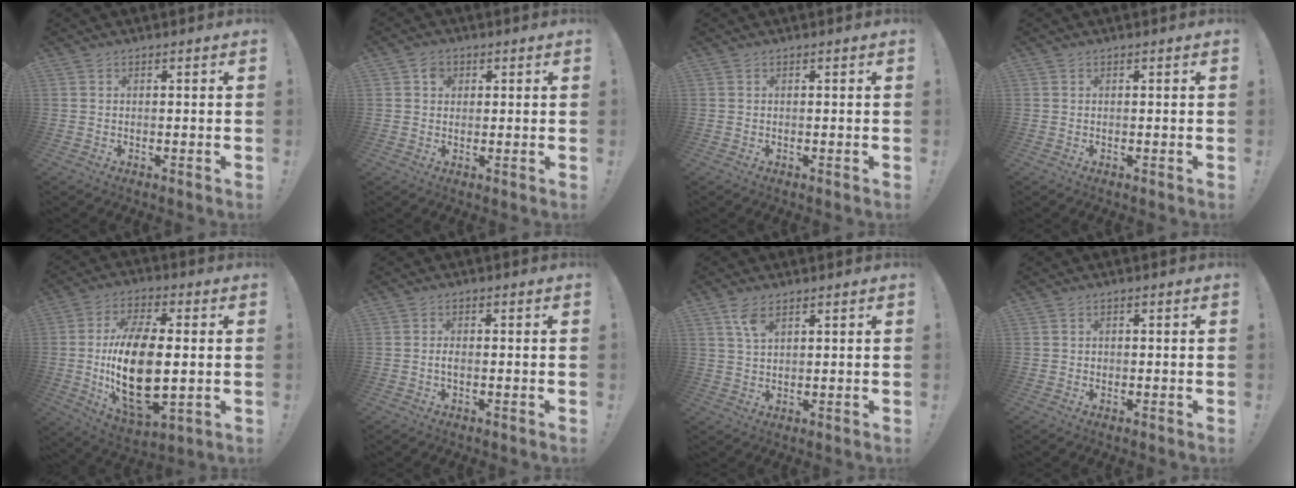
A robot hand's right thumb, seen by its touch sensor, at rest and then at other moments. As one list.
[{"total": 2.9, "force": [0.7, 2.6, 1.0], "torque": [-0.007, 0.001, 0.010]}, {"total": 0.0}, {"total": 0.0}, {"total": 21.7, "force": [-0.3, 11.1, 18.6], "torque": [-0.367, -0.011, -0.002]}, {"total": 1.6, "force": [-0.5, 0.6, 1.4], "torque": [-0.030, 0.007, -0.009]}, {"total": 4.6, "force": [2.7, 2.0, 3.1], "torque": [-0.060, -0.010, 0.049]}, {"total": 0.9, "force": [-0.1, 0.9, 0.2], "torque": [-0.008, 0.006, 0.000]}]